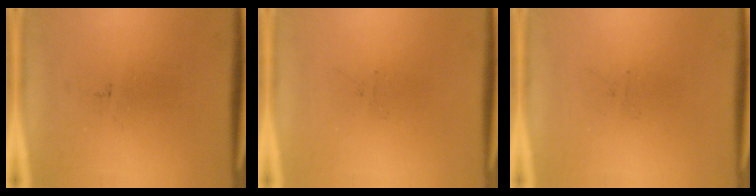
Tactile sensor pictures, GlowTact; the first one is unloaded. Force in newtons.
{"total": 0.0}
{"total": 0.0}